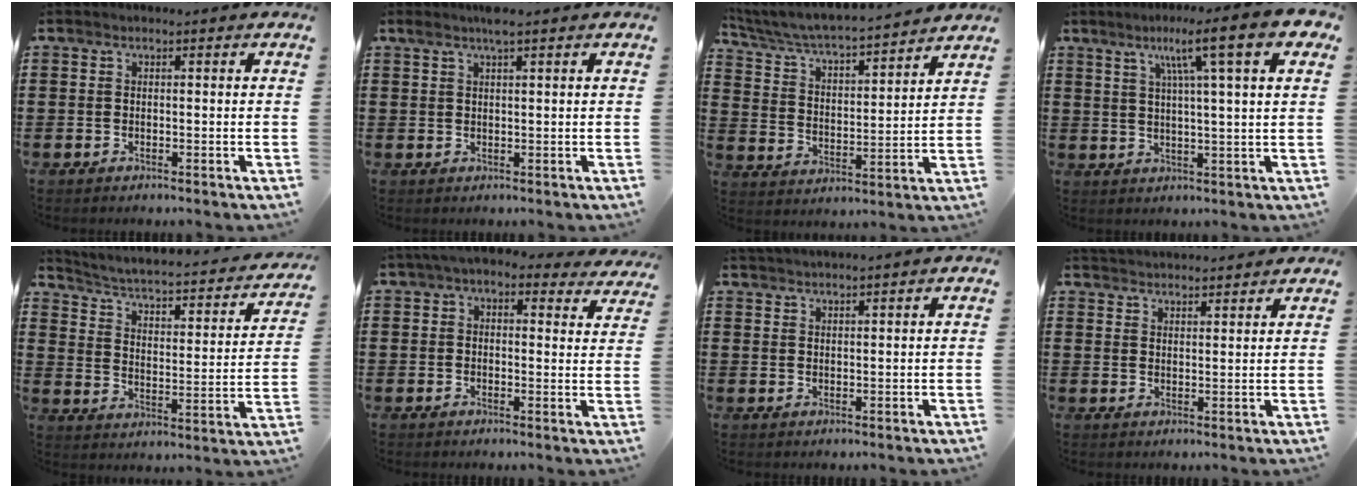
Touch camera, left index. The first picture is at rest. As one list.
[{"total": 2.7, "force": [1.9, 0.1, 2.0], "torque": [-0.043, 0.002, 0.033]}, {"total": 4.8, "force": [4.5, 0.1, 1.6], "torque": [-0.054, -0.039, 0.068]}, {"total": 10.3, "force": [5.2, 0.0, 8.9], "torque": [-0.167, -0.006, 0.075]}, {"total": 2.7, "force": [1.6, 0.6, 2.0], "torque": [-0.052, -0.027, 0.014]}, {"total": 4.3, "force": [3.3, 1.5, 2.3], "torque": [-0.056, -0.004, 0.059]}, {"total": 2.1, "force": [2.0, -0.4, 0.4], "torque": [-0.012, 0.000, 0.039]}, {"total": 3.1, "force": [3.1, -0.1, 0.0], "torque": [-0.008, -0.008, 0.057]}]